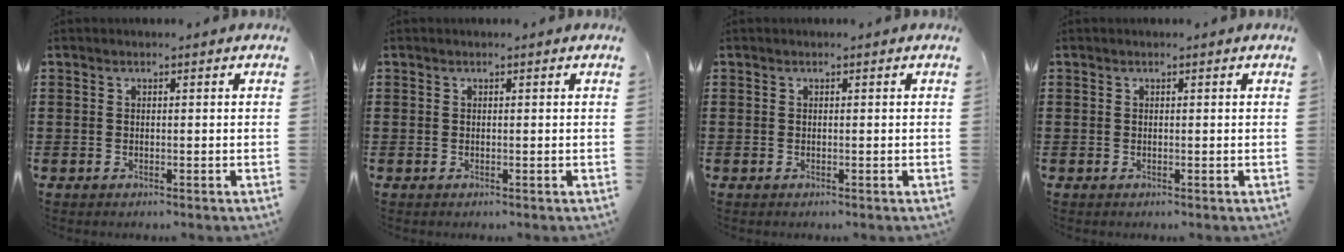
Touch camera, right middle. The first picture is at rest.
{"total": 0.0}
{"total": 0.0}
{"total": 0.0}